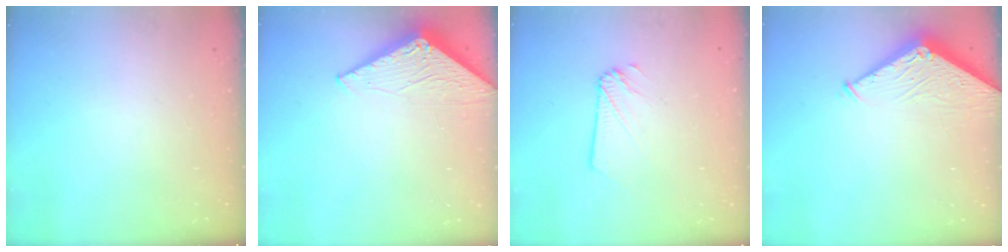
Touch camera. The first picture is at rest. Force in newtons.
{"total": 2.8, "press": 2.8, "slide": 0.2}
{"total": 2.3, "press": 2.3, "slide": 0.2}
{"total": 5.4, "press": 5.4, "slide": 0.3}